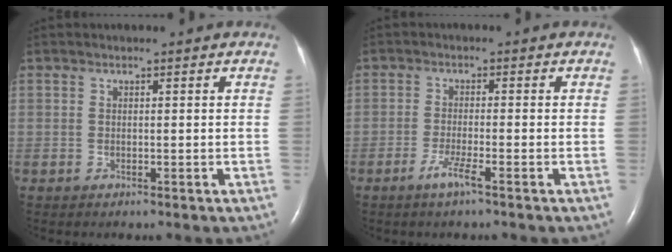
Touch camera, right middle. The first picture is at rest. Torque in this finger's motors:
{"motor_torque": [0.39, -0.32, 0.16, 0.02]}